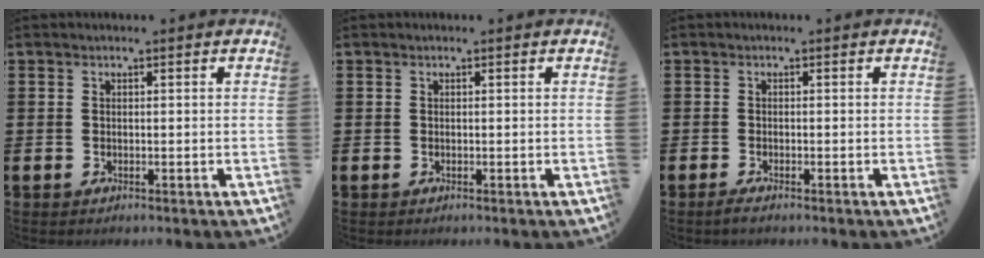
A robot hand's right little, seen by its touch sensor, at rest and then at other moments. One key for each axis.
{"total": 0.0}
{"total": 0.9, "fx": -0.4, "fy": 0.1, "fz": 0.8, "tx": -0.014, "ty": -0.002, "tz": -0.007}